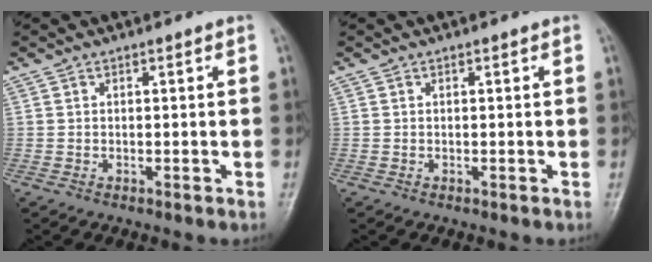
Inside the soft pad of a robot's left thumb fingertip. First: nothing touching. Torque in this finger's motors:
{"motor_torque": [0.02, 0.02, -0.03, -0.02, 0.00]}